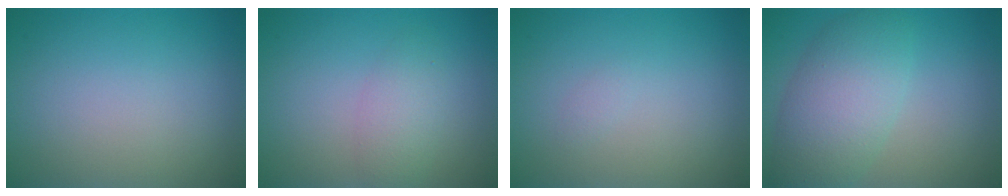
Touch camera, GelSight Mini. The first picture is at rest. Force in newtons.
{"total": 2.3, "press": 2.3, "slide": 0.0}
{"total": 0.5, "press": 0.5, "slide": 0.0}
{"total": 6.2, "press": 6.2, "slide": 0.1}